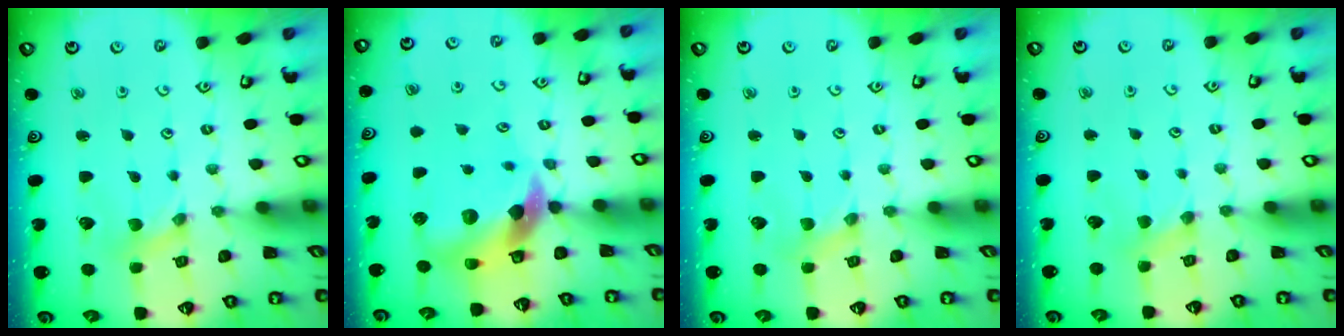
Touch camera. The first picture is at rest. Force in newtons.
{"total": 11.6, "press": 11.4, "slide": 1.7}
{"total": 0.0}
{"total": 2.2, "press": 2.2, "slide": 0.5}